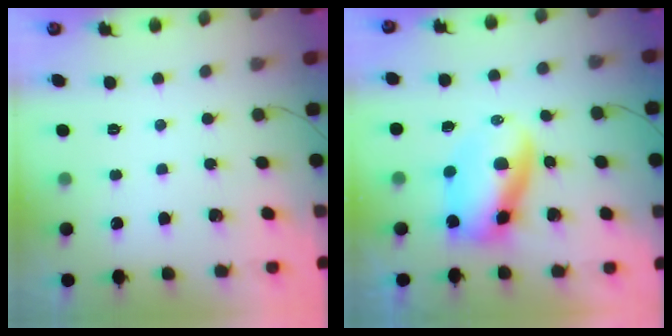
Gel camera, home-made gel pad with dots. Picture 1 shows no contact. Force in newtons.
{"total": 5.7, "press": 5.5, "slide": 1.4}